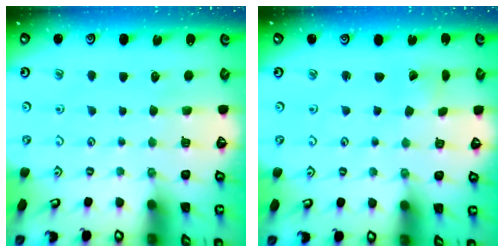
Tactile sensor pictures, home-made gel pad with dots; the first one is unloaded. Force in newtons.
{"total": 1.5, "press": 1.5, "slide": 0.1}